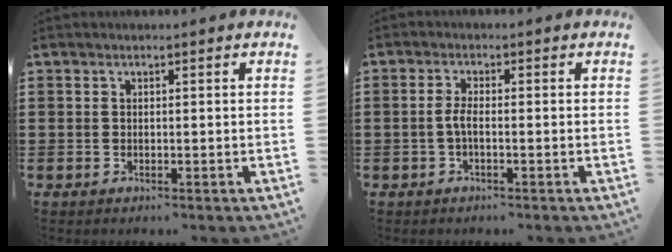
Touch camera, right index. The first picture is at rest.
{"total": 2.5, "force": [-0.7, 0.6, 2.4], "torque": [-0.059, -0.003, -0.019]}